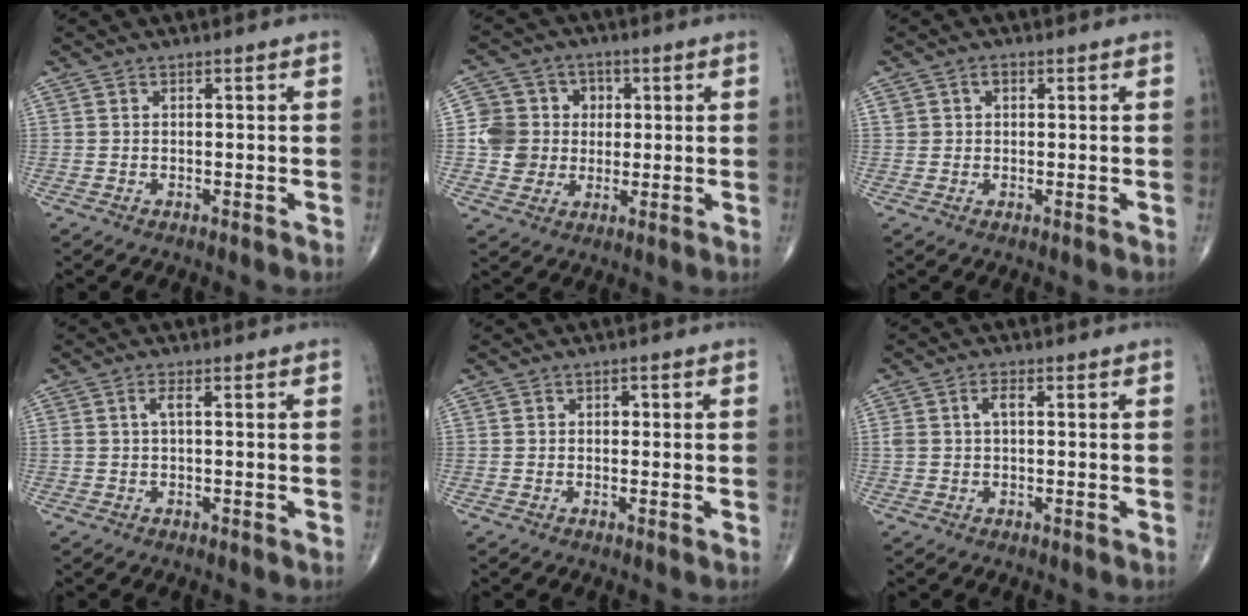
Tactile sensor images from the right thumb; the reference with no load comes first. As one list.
[{"total": 9.6, "force": [0.6, 9.1, 3.1], "torque": [-0.023, 0.014, 0.009]}, {"total": 1.7, "force": [0.6, 1.3, 0.9], "torque": [-0.006, 0.001, 0.009]}, {"total": 1.5, "force": [0.2, 0.3, 1.4], "torque": [-0.036, 0.006, 0.005]}, {"total": 1.0, "force": [0.1, 0.7, 0.6], "torque": [-0.002, 0.003, -0.002]}, {"total": 2.8, "force": [0.5, 1.4, 2.3], "torque": [-0.052, 0.011, 0.011]}]